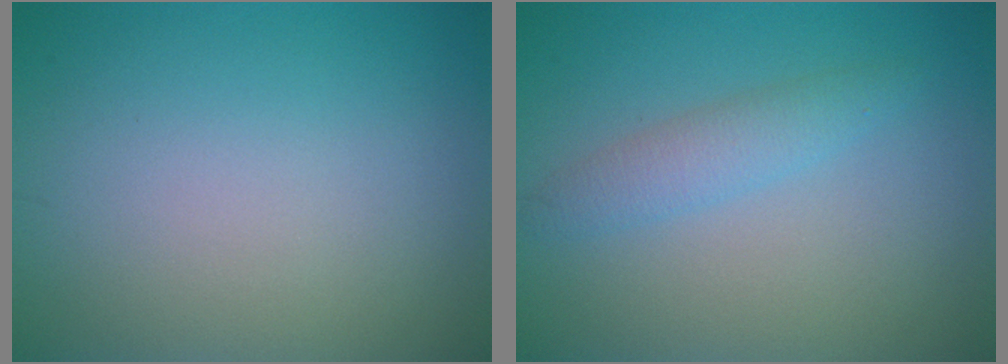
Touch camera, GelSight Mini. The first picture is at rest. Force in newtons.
{"total": 2.1, "press": 2.1, "slide": 0.0}